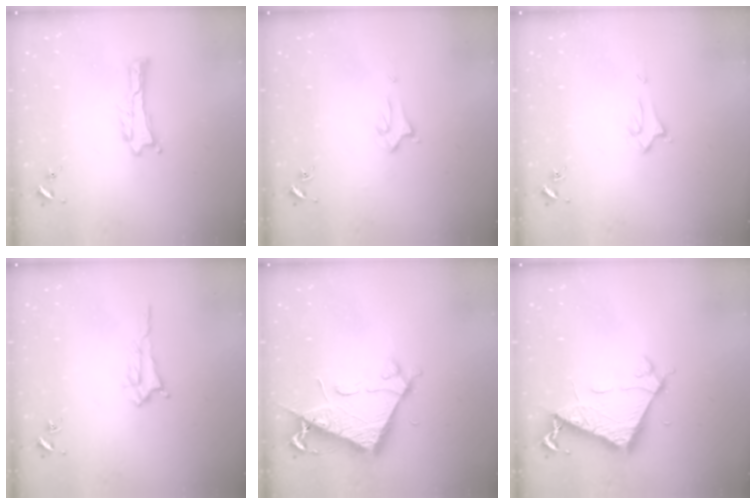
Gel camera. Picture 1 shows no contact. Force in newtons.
{"total": 1.9, "press": 1.9, "slide": 0.1}
{"total": 1.4, "press": 1.4, "slide": 0.2}
{"total": 1.6, "press": 1.6, "slide": 0.3}
{"total": 6.6, "press": 6.5, "slide": 0.6}
{"total": 7.0, "press": 6.9, "slide": 0.6}